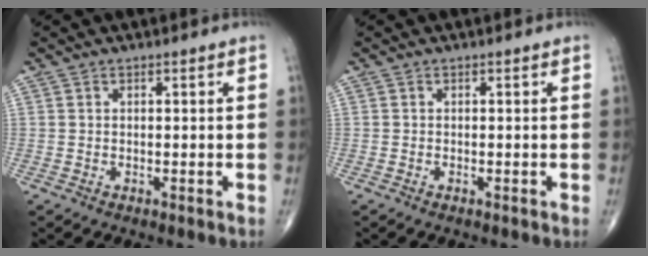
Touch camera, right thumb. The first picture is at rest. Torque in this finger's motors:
{"motor_torque": [-0.30, -0.11, -0.21, -0.05, -0.07]}